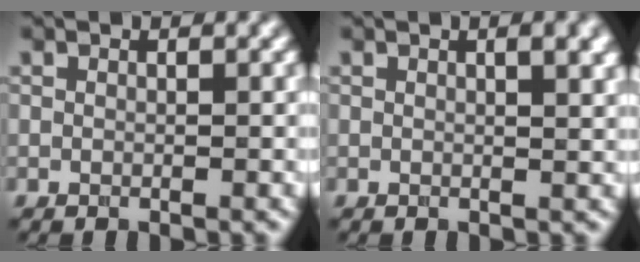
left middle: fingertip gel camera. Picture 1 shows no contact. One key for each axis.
{"total": 3.4, "fx": 1.3, "fy": 1.2, "fz": 2.9, "tx": -0.022, "ty": 0.007, "tz": 0.015}